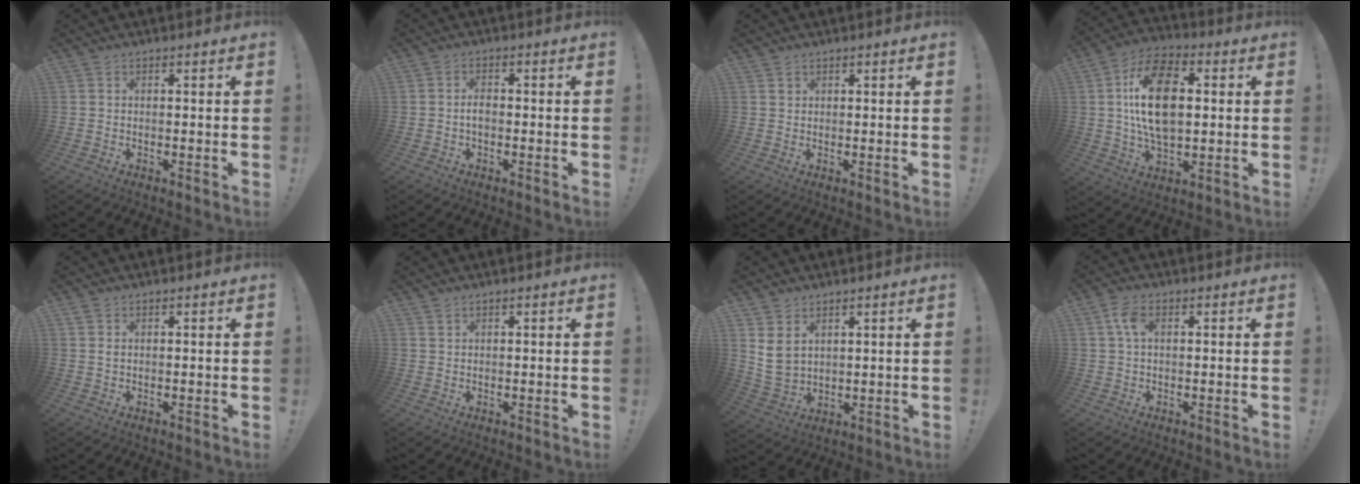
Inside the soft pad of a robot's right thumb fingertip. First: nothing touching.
{"total": 2.5, "force": [-0.7, 1.4, 2.0], "torque": [-0.028, 0.003, -0.015]}
{"total": 1.6, "force": [0.9, 1.3, 0.0], "torque": [0.008, -0.004, 0.014]}
{"total": 19.0, "force": [2.2, 11.3, 15.1], "torque": [-0.268, 0.005, 0.033]}
{"total": 1.1, "force": [0.5, 0.7, 0.6], "torque": [-0.012, 0.001, 0.010]}
{"total": 1.1, "force": [0.8, 0.7, 0.1], "torque": [-0.001, 0.000, 0.015]}
{"total": 6.8, "force": [3.7, 4.8, 3.2], "torque": [-0.056, -0.022, 0.074]}
{"total": 4.8, "force": [1.2, 2.5, 3.9], "torque": [-0.074, 0.007, 0.021]}